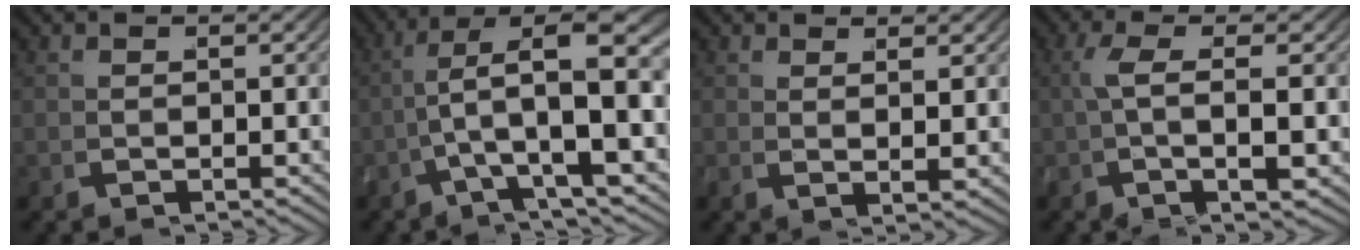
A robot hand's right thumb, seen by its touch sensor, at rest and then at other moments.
{"total": 9.4, "force": [0.8, 4.2, 8.3], "torque": [-0.141, -0.026, 0.024]}
{"total": 2.1, "force": [1.6, 0.0, 1.4], "torque": [-0.029, 0.002, 0.029]}
{"total": 3.8, "force": [1.1, 0.1, 3.6], "torque": [-0.082, 0.007, 0.020]}